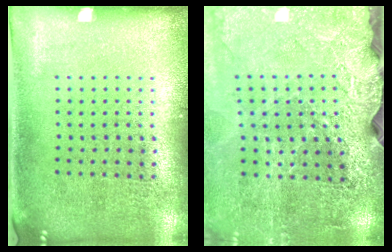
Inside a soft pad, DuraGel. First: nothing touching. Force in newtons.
{"total": 3.4, "press": 3.0, "slide": 1.4}